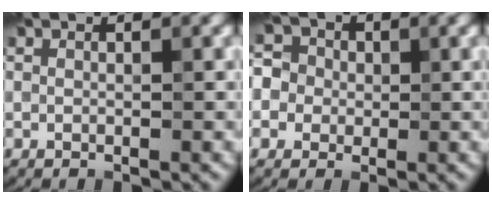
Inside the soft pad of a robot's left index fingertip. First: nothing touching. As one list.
[{"total": 4.5, "force": [0.6, 4.3, 1.2], "torque": [-0.008, 0.030, -0.025]}]